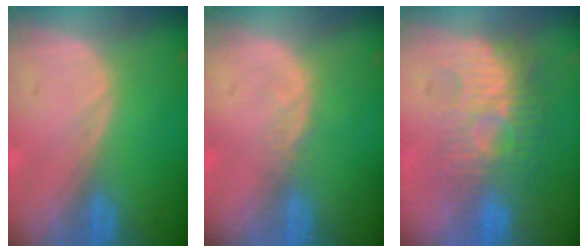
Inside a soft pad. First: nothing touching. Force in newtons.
{"total": 1.1, "press": 1.1, "slide": 0.2}
{"total": 9.6, "press": 8.5, "slide": 4.4}